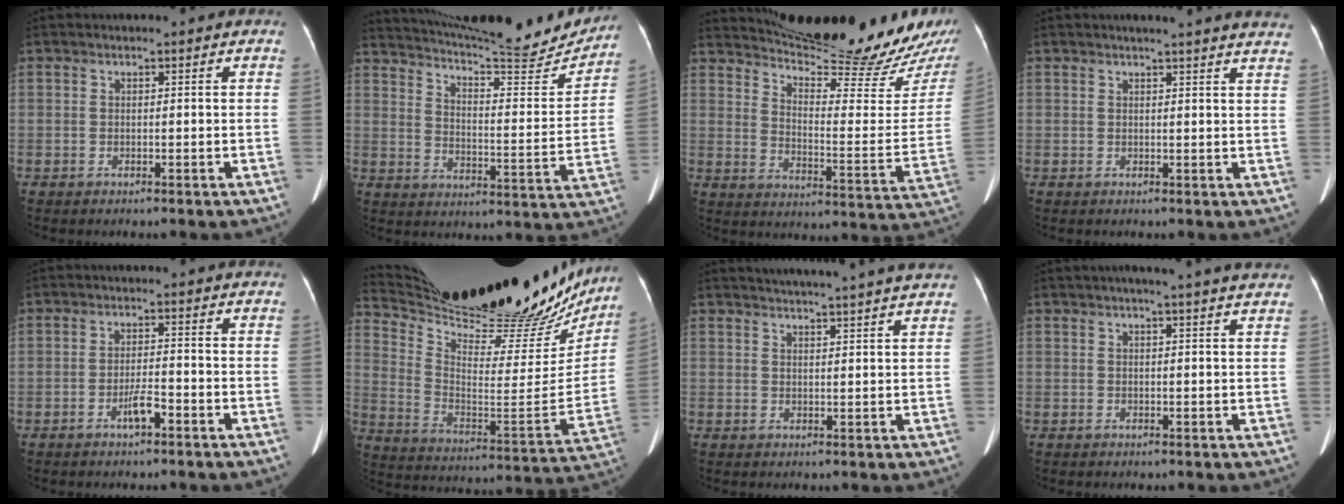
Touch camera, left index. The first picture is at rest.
{"total": 21.8, "force": [20.6, 1.3, 6.9], "torque": [-0.115, -0.061, 0.277]}
{"total": 21.7, "force": [20.4, 1.0, 7.5], "torque": [-0.112, -0.092, 0.270]}
{"total": 13.1, "force": [12.2, 0.5, 4.8], "torque": [-0.056, -0.014, 0.126]}
{"total": 3.0, "force": [-2.4, 0.3, 1.8], "torque": [-0.035, -0.016, -0.039]}
{"total": 31.8, "force": [28.1, 7.1, 13.0], "torque": [-0.217, -0.066, 0.393]}
{"total": 12.5, "force": [11.5, -0.6, 4.9], "torque": [-0.076, 0.000, 0.141]}
{"total": 7.7, "force": [6.5, -0.3, 4.2], "torque": [-0.055, 0.019, 0.063]}